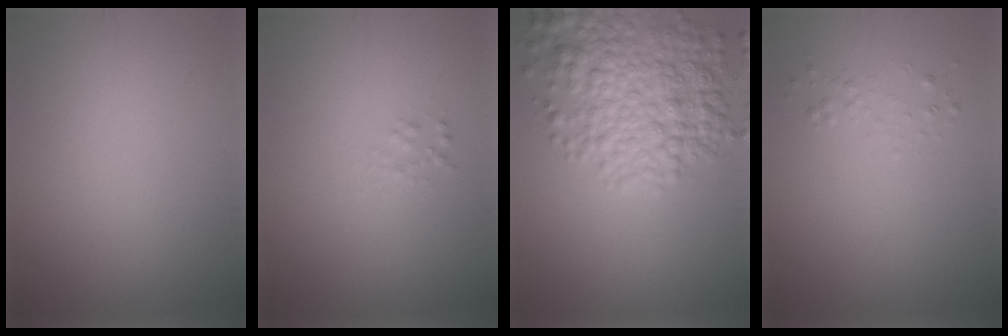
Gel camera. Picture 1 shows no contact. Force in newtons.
{"total": 0.7, "press": 0.7, "slide": 0.0}
{"total": 7.0, "press": 7.0, "slide": 0.3}
{"total": 0.7, "press": 0.7, "slide": 0.1}